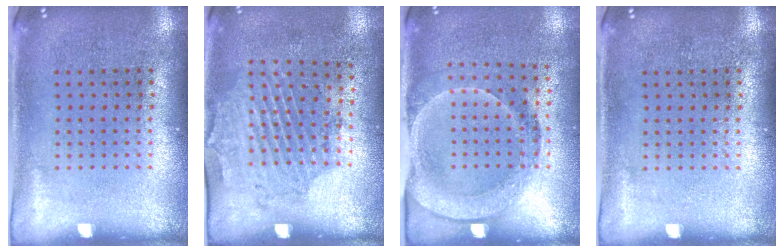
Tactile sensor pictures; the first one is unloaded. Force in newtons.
{"total": 1.8, "press": 1.2, "slide": 1.4}
{"total": 1.8, "press": 1.5, "slide": 1.1}
{"total": 0.0}